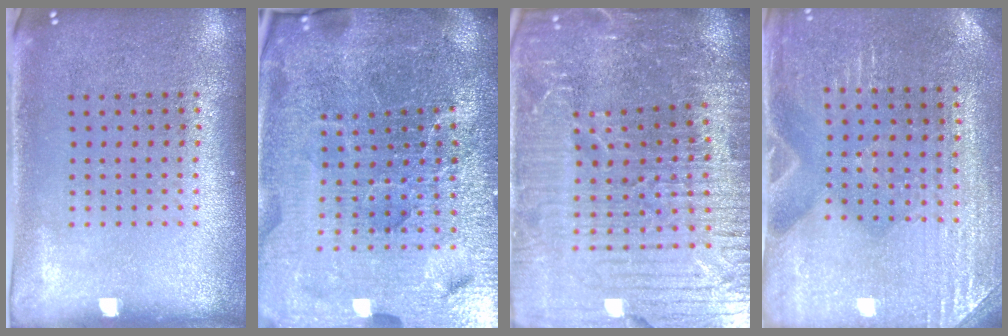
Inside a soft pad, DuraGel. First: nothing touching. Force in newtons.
{"total": 7.1, "press": 6.2, "slide": 3.4}
{"total": 5.8, "press": 5.3, "slide": 2.5}
{"total": 3.0, "press": 2.9, "slide": 0.2}